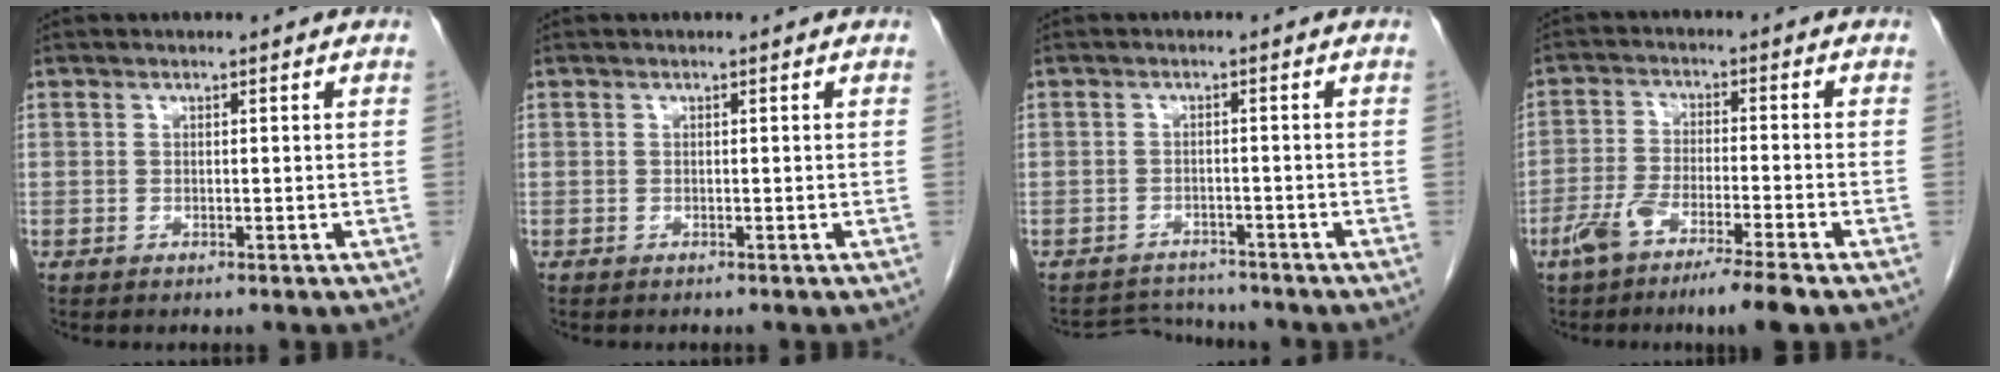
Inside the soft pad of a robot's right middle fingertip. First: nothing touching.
{"total": 0.0}
{"total": 4.2, "force": [-4.1, 0.7, -0.8], "torque": [0.012, 0.002, -0.065]}
{"total": 8.4, "force": [-5.7, 0.1, 6.2], "torque": [-0.119, -0.015, -0.103]}